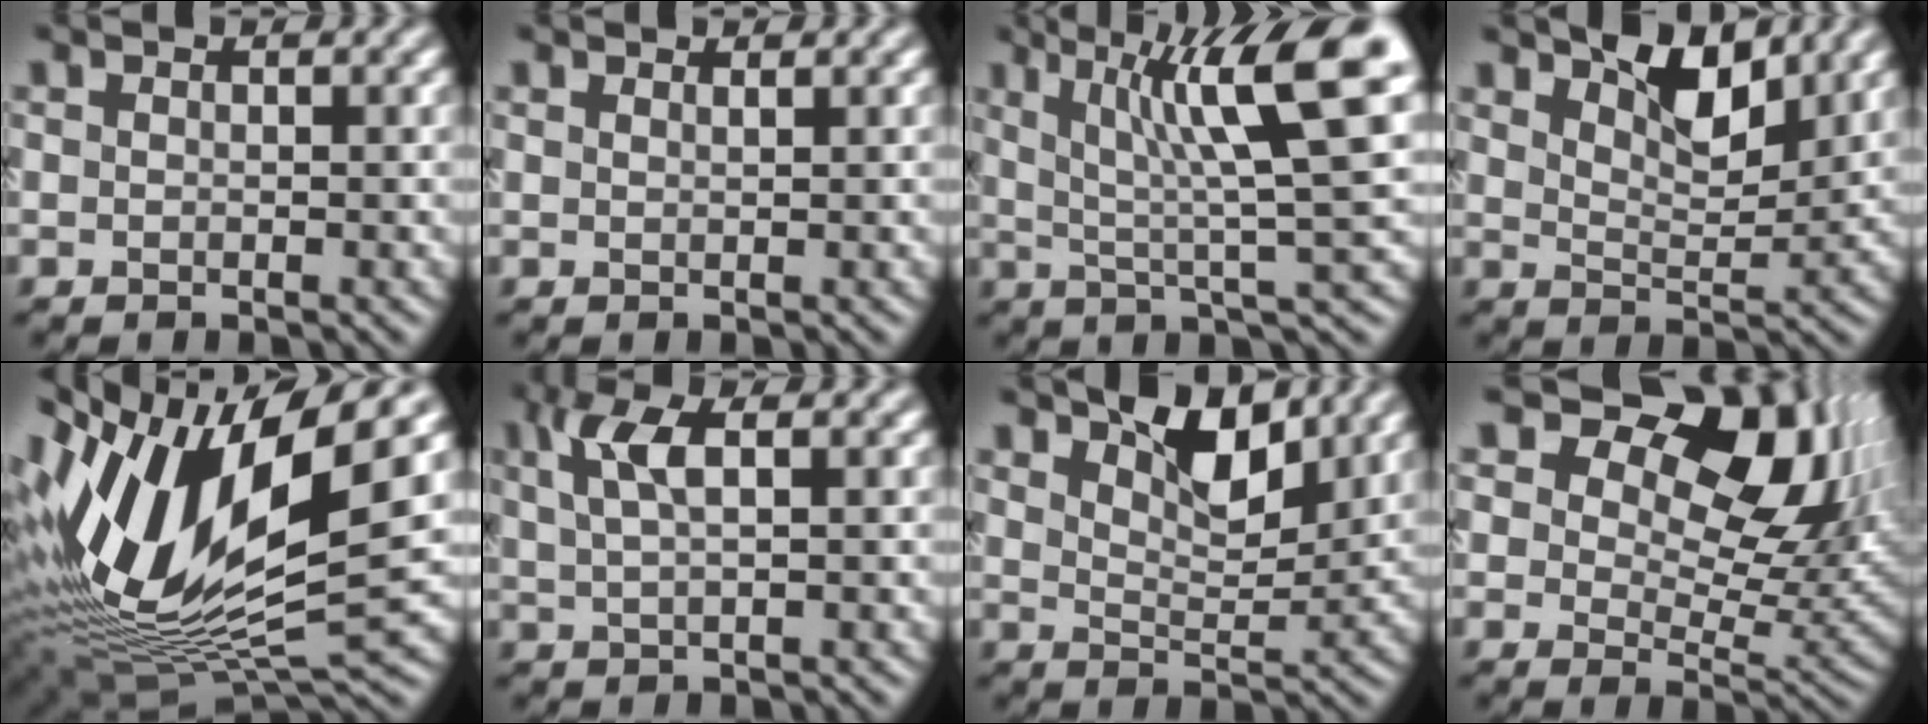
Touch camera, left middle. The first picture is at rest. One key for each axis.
{"total": 0.8, "fx": 0.7, "fy": 0.1, "fz": 0.1, "tx": 0.000, "ty": 0.005, "tz": 0.007}
{"total": 10.3, "fx": 3.9, "fy": 1.7, "fz": 9.3, "tx": -0.136, "ty": 0.016, "tz": 0.066}
{"total": 5.0, "fx": 3.8, "fy": 1.6, "fz": 2.8, "tx": -0.047, "ty": 0.006, "tz": 0.063}
{"total": 15.3, "fx": 3.3, "fy": 6.3, "fz": 13.5, "tx": -0.271, "ty": 0.003, "tz": 0.060}
{"total": 3.7, "fx": 1.7, "fy": 1.2, "fz": 3.1, "tx": -0.068, "ty": 0.011, "tz": 0.034}
{"total": 5.4, "fx": 4.0, "fy": 1.8, "fz": 3.2, "tx": -0.053, "ty": 0.005, "tz": 0.066}
{"total": 12.8, "fx": 6.7, "fy": 7.3, "fz": 8.0, "tx": -0.109, "ty": 0.004, "tz": 0.107}